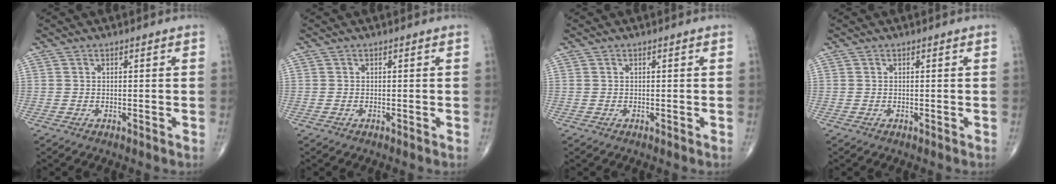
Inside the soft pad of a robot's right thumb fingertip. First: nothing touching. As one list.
[{"total": 0.0}, {"total": 0.0}, {"total": 0.0}]